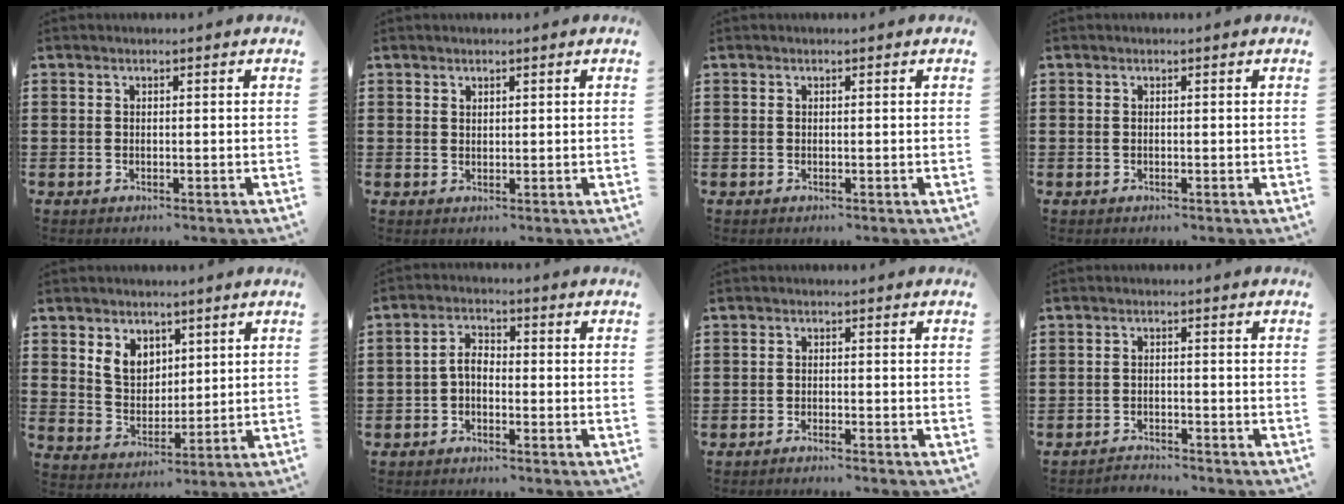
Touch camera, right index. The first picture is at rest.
{"total": 1.1, "force": [0.9, 0.5, 0.1], "torque": [-0.003, 0.002, 0.018]}
{"total": 0.0}
{"total": 0.0}
{"total": 5.7, "force": [3.1, 4.3, 2.0], "torque": [-0.060, 0.013, 0.058]}
{"total": 3.0, "force": [-1.2, 1.6, 2.2], "torque": [-0.058, 0.004, -0.030]}
{"total": 1.4, "force": [-1.4, -0.2, 0.0], "torque": [-0.001, 0.001, -0.028]}
{"total": 2.2, "force": [-2.1, 0.0, -0.2], "torque": [-0.003, 0.001, -0.047]}